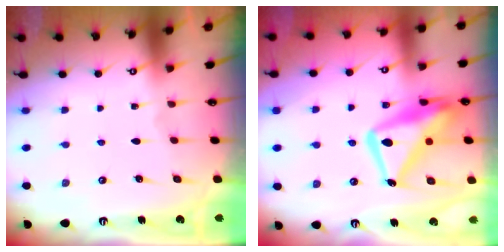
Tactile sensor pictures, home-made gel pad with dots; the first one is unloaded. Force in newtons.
{"total": 17.6, "press": 17.5, "slide": 1.7}